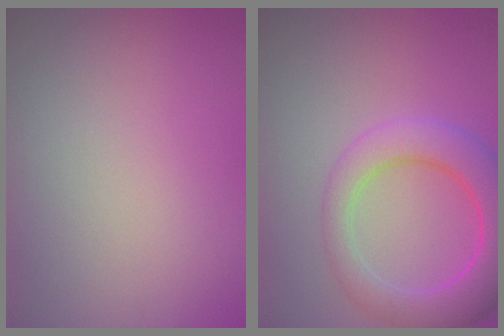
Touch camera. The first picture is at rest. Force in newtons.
{"total": 6.6, "press": 6.6, "slide": 0.3}